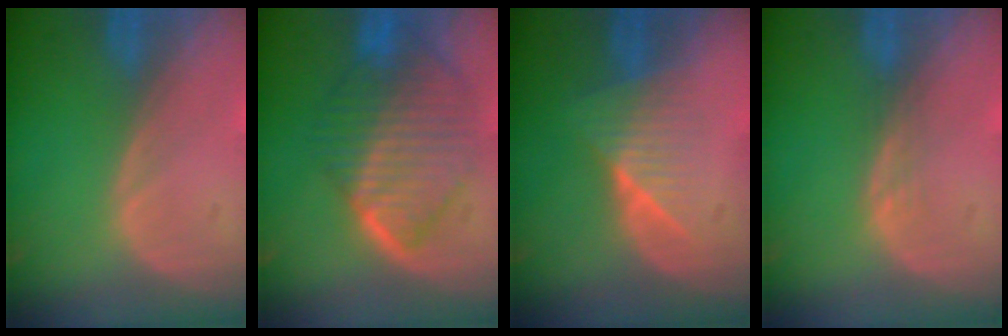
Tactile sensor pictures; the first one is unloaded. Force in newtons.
{"total": 10.3, "press": 10.2, "slide": 0.9}
{"total": 6.2, "press": 5.4, "slide": 3.0}
{"total": 1.1, "press": 1.1, "slide": 0.1}